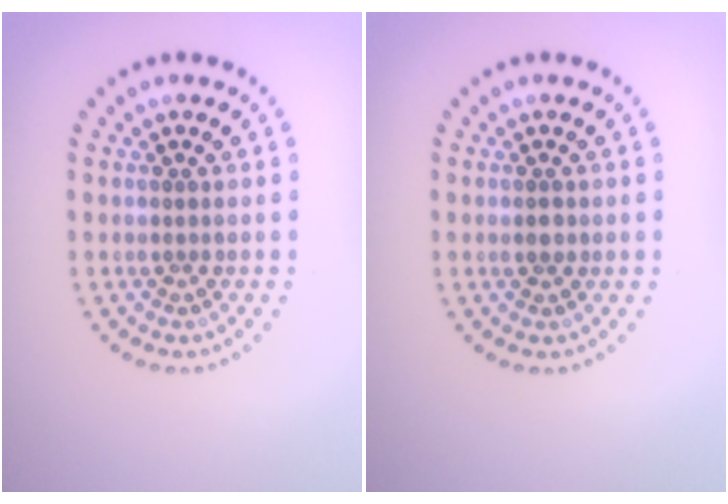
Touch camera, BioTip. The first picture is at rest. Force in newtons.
{"total": 1.1, "press": 1.1, "slide": 0.1}